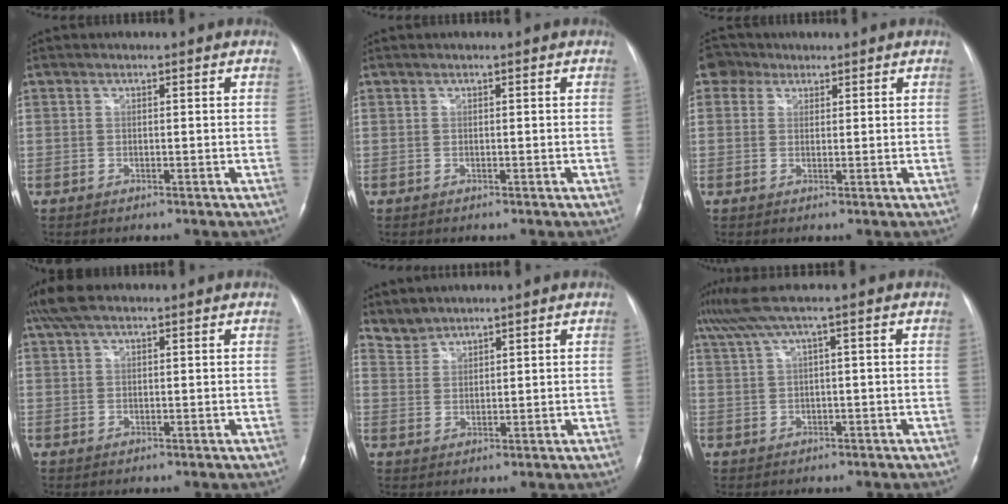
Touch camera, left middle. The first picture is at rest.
{"total": 0.0}
{"total": 3.2, "force": [1.9, 2.6, 0.1], "torque": [-0.001, 0.012, 0.028]}
{"total": 4.7, "force": [3.4, 1.4, 2.9], "torque": [-0.066, 0.027, 0.064]}
{"total": 2.9, "force": [2.8, 0.6, -0.6], "torque": [0.009, 0.012, 0.061]}
{"total": 5.0, "force": [2.6, -0.7, 4.2], "torque": [-0.095, 0.036, 0.056]}